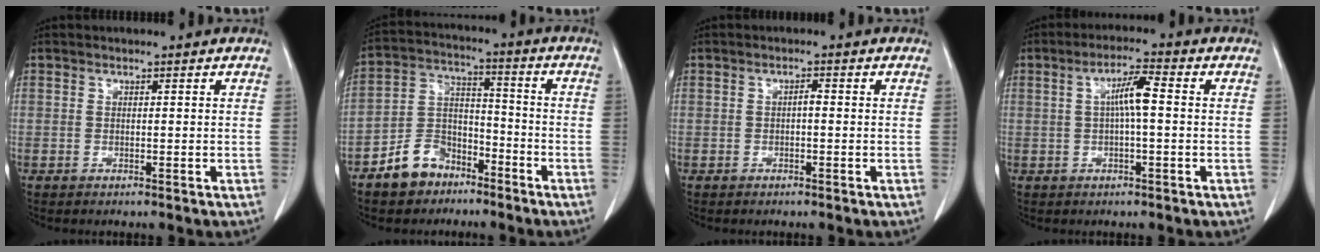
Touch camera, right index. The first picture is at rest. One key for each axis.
{"total": 8.9, "fx": -6.0, "fy": 5.8, "fz": 3.1, "tx": -0.073, "ty": 0.016, "tz": -0.106}
{"total": 1.1, "fx": -0.1, "fy": 0.3, "fz": 1.0, "tx": -0.016, "ty": 0.004, "tz": -0.003}
{"total": 5.0, "fx": 0.4, "fy": 0.5, "fz": 5.0, "tx": -0.091, "ty": 0.012, "tz": 0.006}